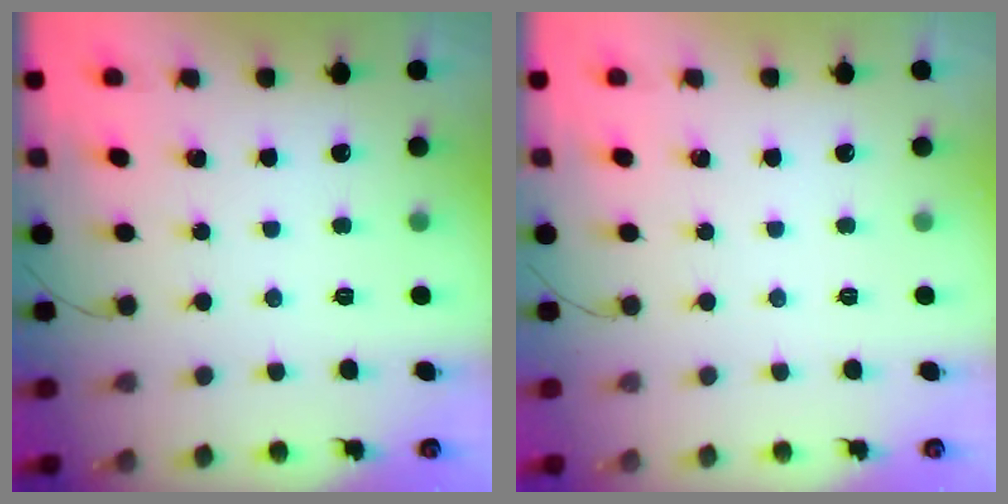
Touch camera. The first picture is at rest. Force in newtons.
{"total": 0.0}